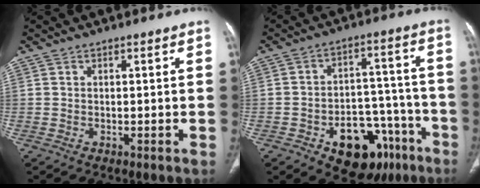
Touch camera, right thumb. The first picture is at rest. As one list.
[{"total": 16.8, "force": [-8.8, 10.4, 9.9], "torque": [-0.089, 0.070, -0.116]}]